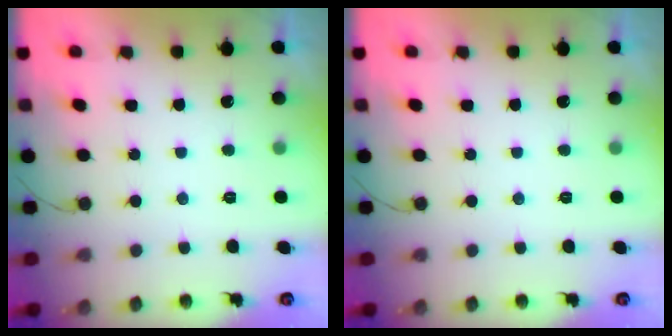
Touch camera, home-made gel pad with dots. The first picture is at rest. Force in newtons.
{"total": 0.0}